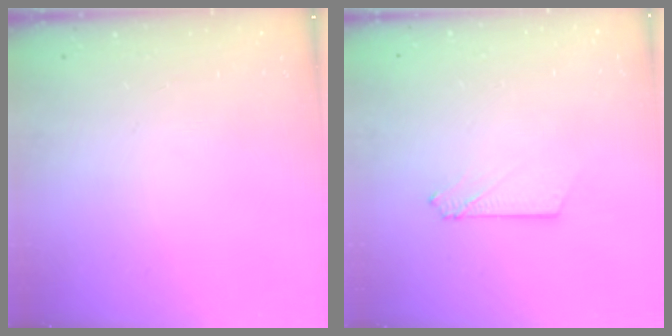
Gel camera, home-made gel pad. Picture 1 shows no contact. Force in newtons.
{"total": 2.6, "press": 2.6, "slide": 0.3}